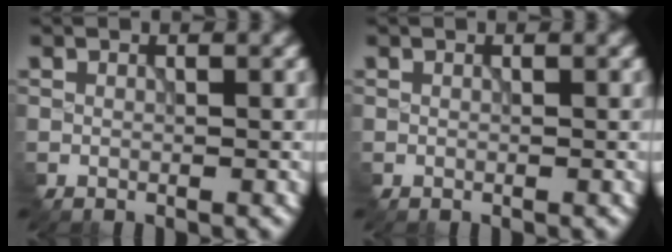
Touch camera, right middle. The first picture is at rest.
{"total": 0.0}